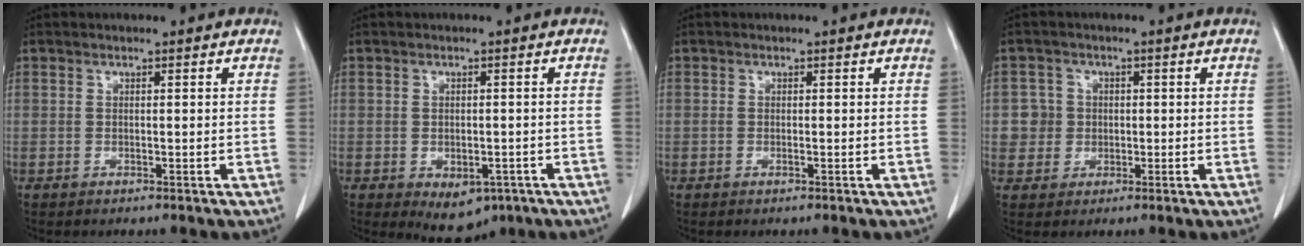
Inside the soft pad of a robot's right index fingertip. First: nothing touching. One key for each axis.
{"total": 5.6, "fx": -2.9, "fy": 3.3, "fz": 3.4, "tx": -0.038, "ty": -0.003, "tz": -0.030}
{"total": 0.0}
{"total": 3.6, "fx": 0.1, "fy": 3.6, "fz": 0.0, "tx": 0.015, "ty": 0.011, "tz": 0.004}